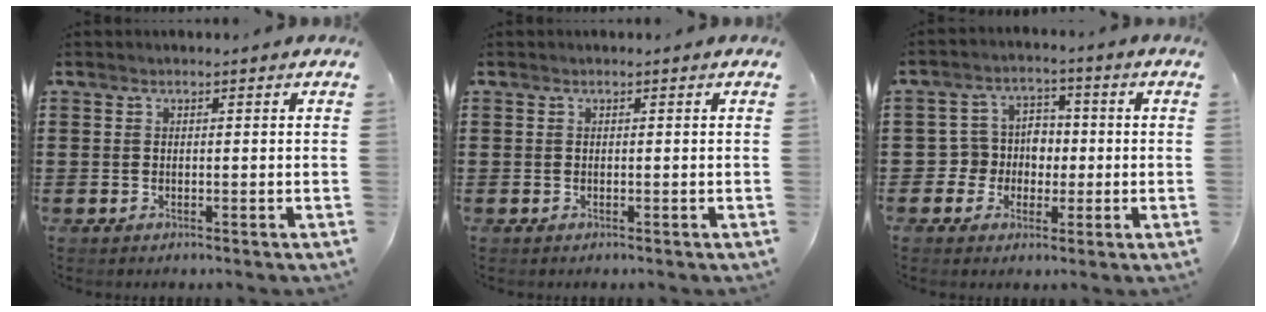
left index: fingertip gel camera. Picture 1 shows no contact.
{"total": 0.0}
{"total": 5.2, "force": [-0.7, 5.0, 1.4], "torque": [-0.047, 0.014, -0.015]}